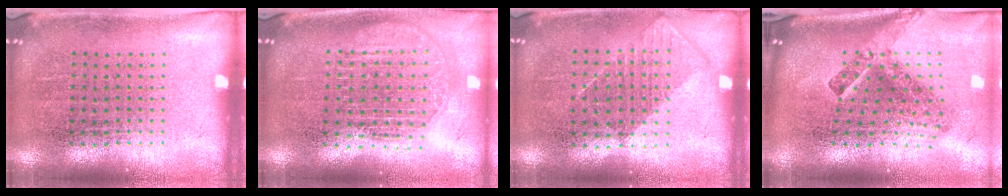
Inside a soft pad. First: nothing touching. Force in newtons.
{"total": 1.8, "press": 1.5, "slide": 1.0}
{"total": 0.8, "press": 0.7, "slide": 0.3}
{"total": 2.9, "press": 1.8, "slide": 2.3}